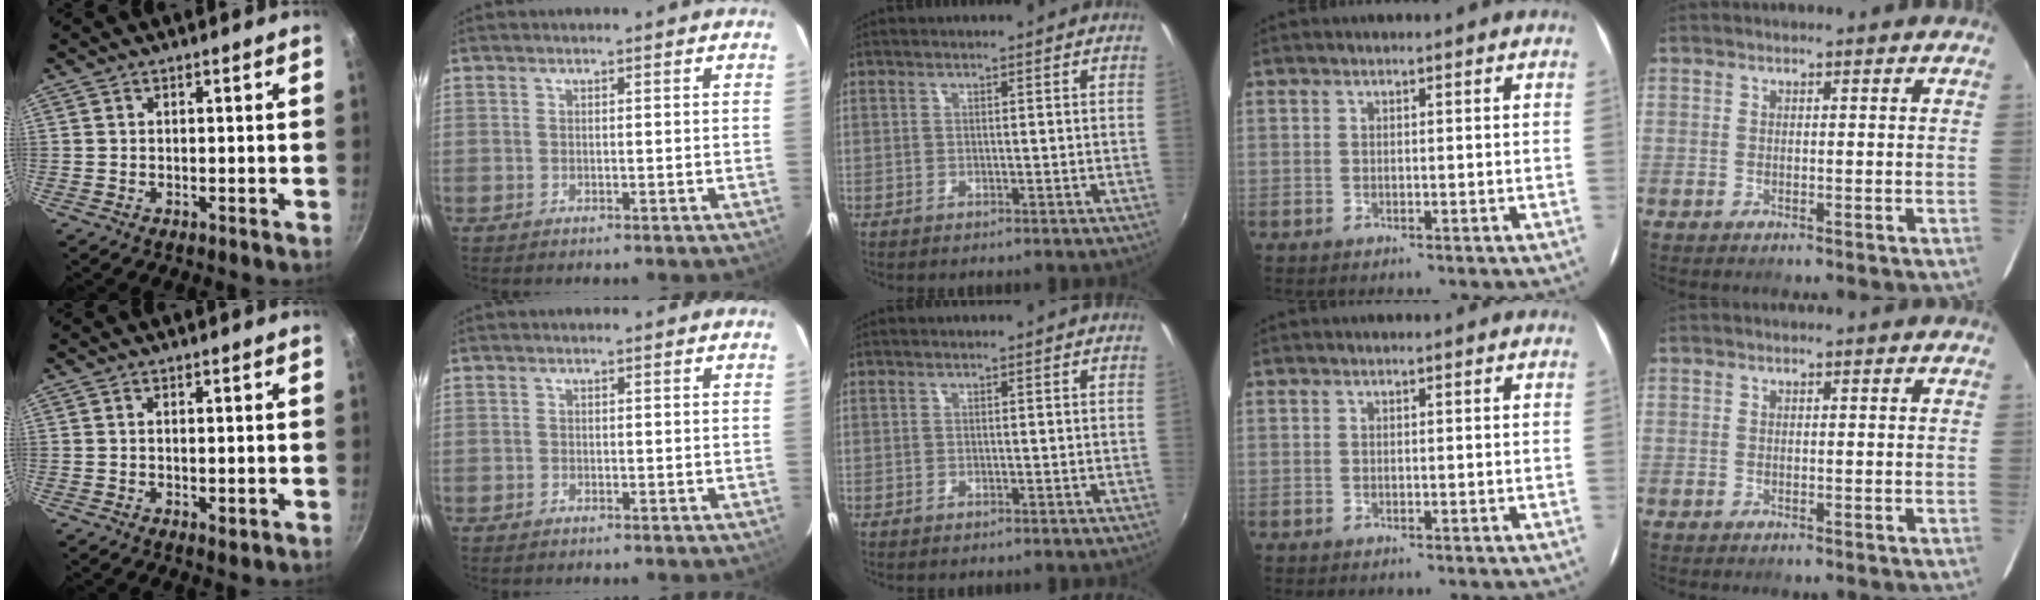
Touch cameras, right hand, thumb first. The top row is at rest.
{"thumb": {"total": 1.8, "force": [-0.2, 0.7, 1.6], "torque": [-0.023, -0.006, -0.002]}, "index": {"total": 0.7, "force": [-0.5, 0.4, 0.0], "torque": [-0.004, 0.001, -0.010]}}